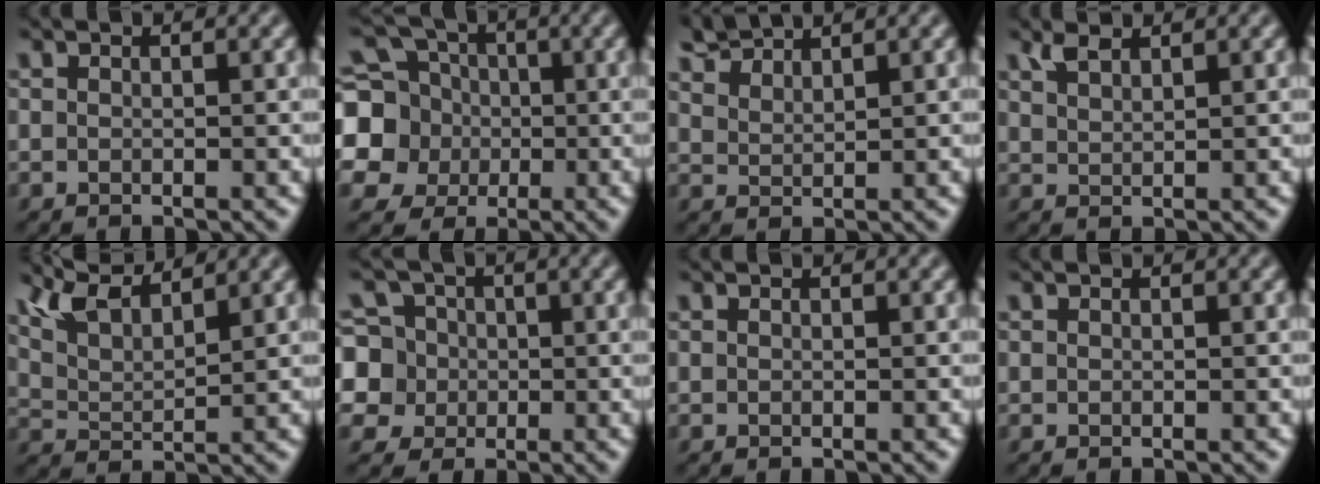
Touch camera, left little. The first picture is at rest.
{"total": 11.3, "force": [-0.1, 10.4, 4.4], "torque": [-0.142, 0.019, -0.031]}
{"total": 3.1, "force": [3.0, 0.4, 0.7], "torque": [-0.026, 0.014, 0.066]}
{"total": 1.5, "force": [1.3, 0.3, 0.6], "torque": [-0.022, 0.002, 0.029]}
{"total": 5.3, "force": [4.8, 0.9, 2.2], "torque": [-0.063, 0.012, 0.086]}
{"total": 8.6, "force": [0.4, 8.1, 2.9], "torque": [-0.078, 0.030, -0.012]}
{"total": 0.0}
{"total": 0.0}